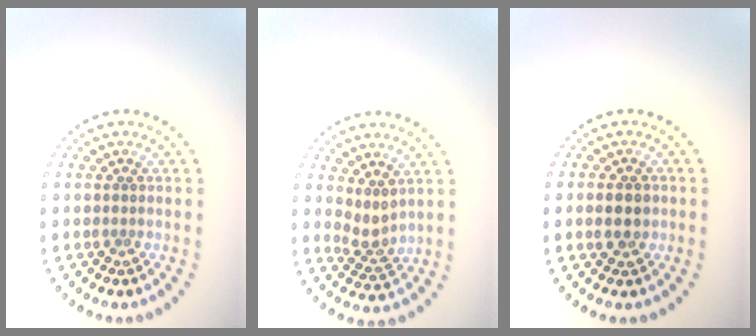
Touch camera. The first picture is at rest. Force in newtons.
{"total": 2.2, "press": 1.6, "slide": 1.5}
{"total": 2.4, "press": 2.4, "slide": 0.1}